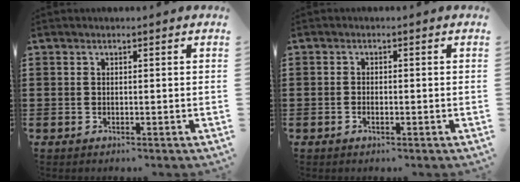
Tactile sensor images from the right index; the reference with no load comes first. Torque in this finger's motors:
{"motor_torque": [-0.99, 1.16, -0.03, -0.01]}